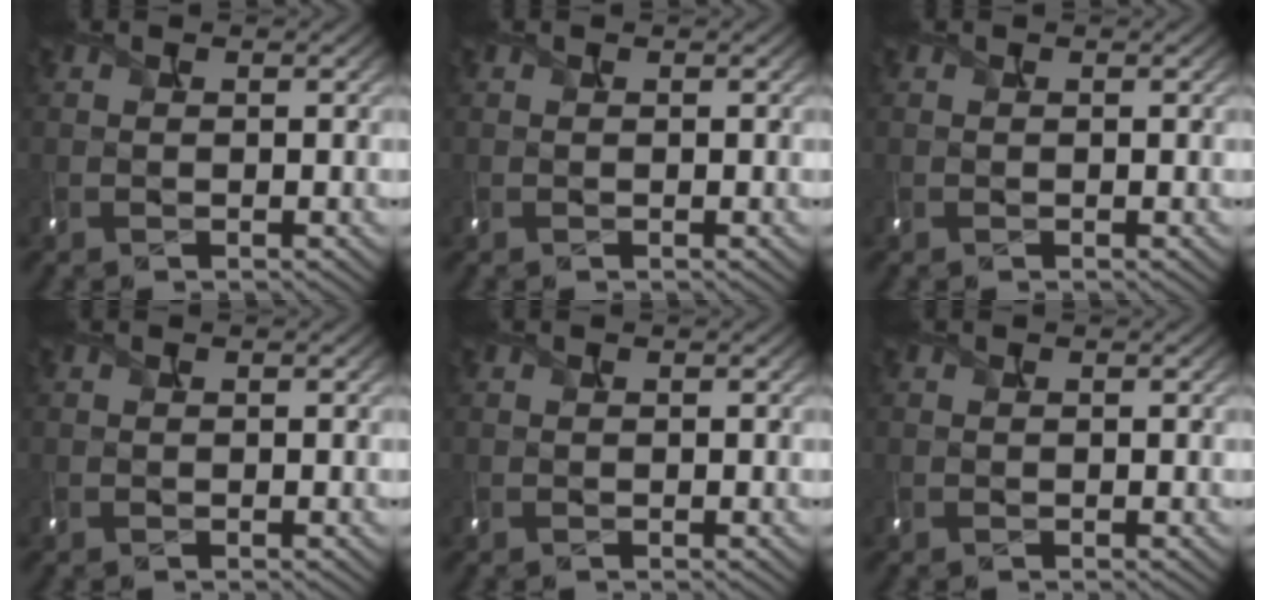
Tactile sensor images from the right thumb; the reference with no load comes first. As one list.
[{"total": 0.0}, {"total": 0.0}, {"total": 0.0}, {"total": 0.0}, {"total": 0.0}]